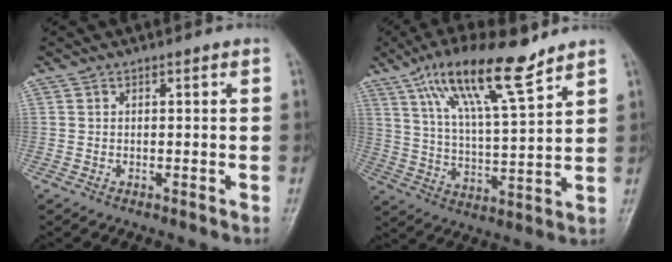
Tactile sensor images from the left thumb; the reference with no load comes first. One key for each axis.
{"total": 15.6, "fx": 10.4, "fy": 3.3, "fz": 11.2, "tx": -0.192, "ty": -0.043, "tz": 0.192}